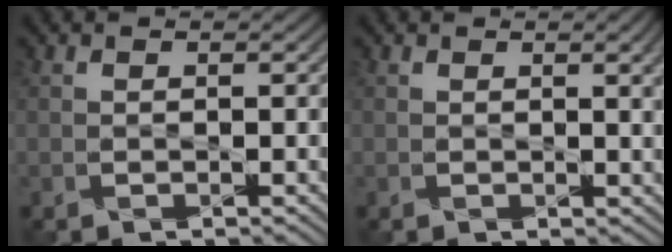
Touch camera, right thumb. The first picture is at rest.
{"total": 3.1, "force": [0.9, 0.7, 2.9], "torque": [-0.038, 0.003, 0.016]}